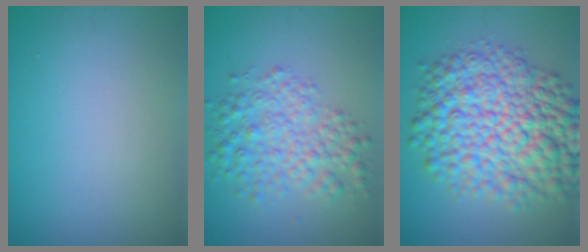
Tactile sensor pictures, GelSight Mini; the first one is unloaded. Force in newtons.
{"total": 4.6, "press": 4.6, "slide": 0.1}
{"total": 11.0, "press": 11.0, "slide": 0.2}